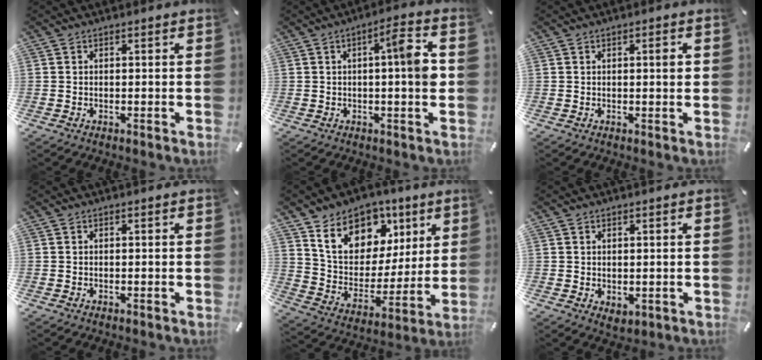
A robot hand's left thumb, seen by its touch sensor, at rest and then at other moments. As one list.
[{"total": 8.5, "force": [0.6, 1.2, 8.4], "torque": [-0.126, 0.000, 0.000]}, {"total": 1.7, "force": [0.4, 0.3, 1.6], "torque": [-0.015, -0.004, 0.000]}, {"total": 0.0}, {"total": 14.6, "force": [7.9, 11.2, 5.1], "torque": [-0.090, -0.048, 0.149]}, {"total": 1.5, "force": [0.7, 1.2, 0.5], "torque": [-0.002, -0.001, 0.010]}]